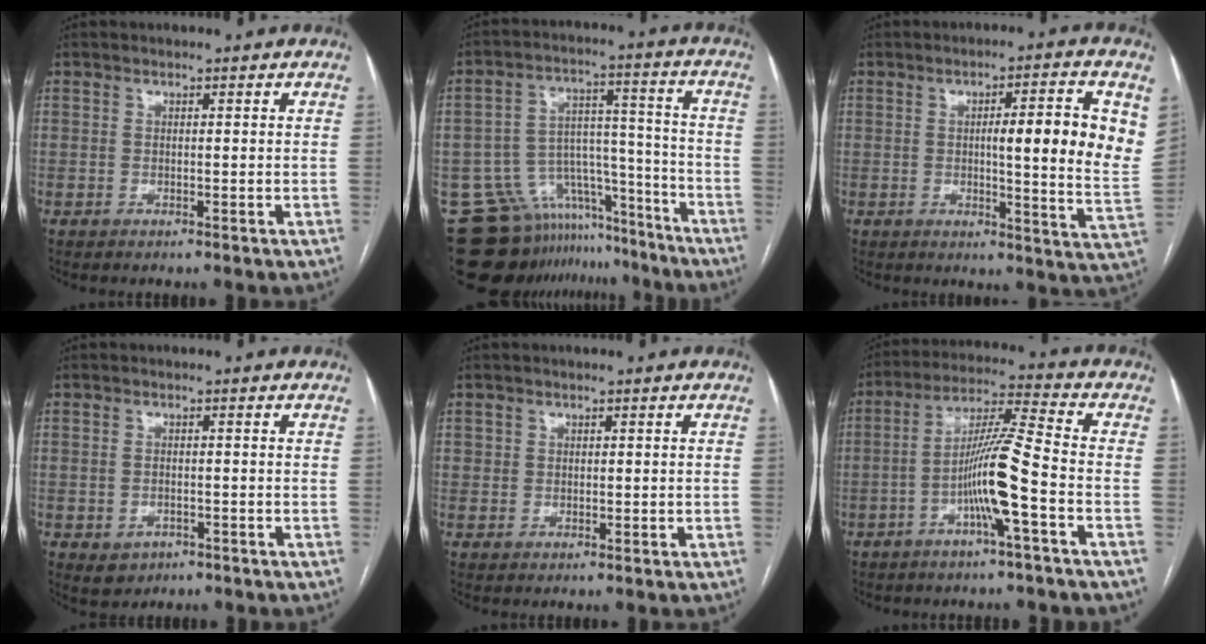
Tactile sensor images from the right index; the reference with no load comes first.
{"total": 17.1, "force": [-14.8, 8.0, 2.8], "torque": [-0.039, 0.072, -0.212]}
{"total": 12.9, "force": [2.9, 0.9, 12.6], "torque": [-0.162, -0.002, 0.033]}
{"total": 2.8, "force": [-1.2, 2.2, 1.3], "torque": [-0.020, 0.001, -0.006]}
{"total": 1.5, "force": [0.6, 1.4, 0.2], "torque": [0.007, -0.001, 0.006]}
{"total": 10.2, "force": [-3.4, -0.6, 9.6], "torque": [-0.185, 0.011, -0.065]}